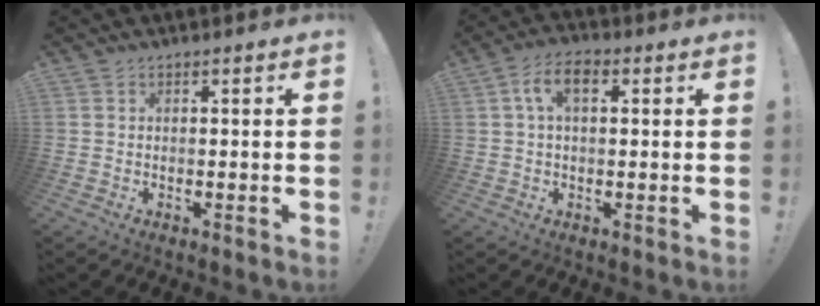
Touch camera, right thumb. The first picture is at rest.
{"total": 7.1, "force": [1.8, 4.1, 5.5], "torque": [-0.094, 0.012, 0.033]}